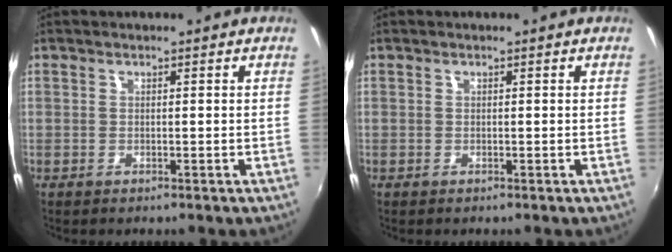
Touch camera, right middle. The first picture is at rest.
{"total": 0.0}